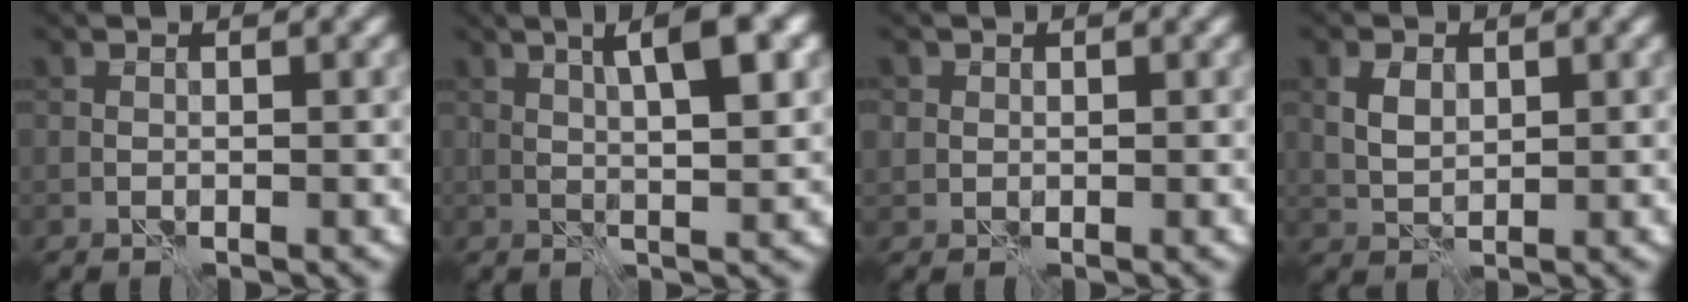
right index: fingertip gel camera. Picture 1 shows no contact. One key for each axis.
{"total": 5.5, "fx": 2.0, "fy": 1.1, "fz": 5.0, "tx": -0.076, "ty": 0.007, "tz": 0.031}
{"total": 0.9, "fx": 0.2, "fy": 0.9, "fz": 0.1, "tx": 0.004, "ty": -0.003, "tz": 0.004}
{"total": 2.5, "fx": 0.8, "fy": 1.7, "fz": 1.6, "tx": -0.036, "ty": 0.002, "tz": 0.016}